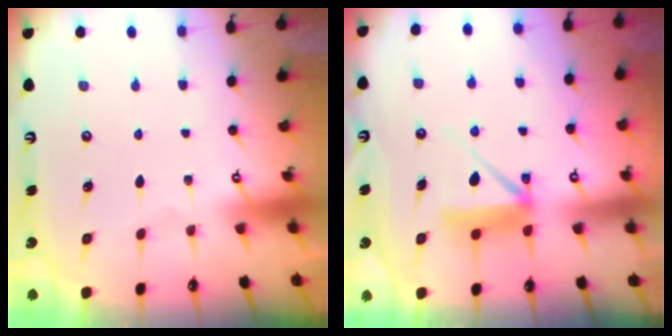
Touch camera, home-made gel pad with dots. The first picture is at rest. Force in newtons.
{"total": 10.0, "press": 10.0, "slide": 0.3}